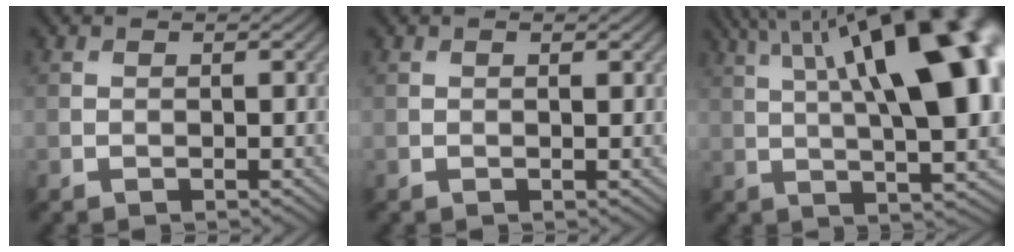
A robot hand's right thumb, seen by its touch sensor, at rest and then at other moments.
{"total": 0.7, "force": [0.3, 0.1, 0.6], "torque": [-0.008, -0.001, 0.004]}
{"total": 19.4, "force": [5.7, 6.8, 17.3], "torque": [-0.238, 0.048, 0.080]}